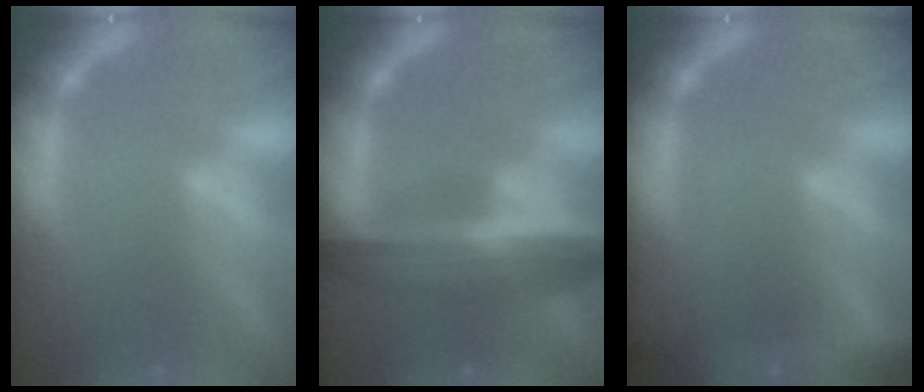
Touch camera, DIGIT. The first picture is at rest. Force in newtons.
{"total": 9.5}
{"total": 8.0}